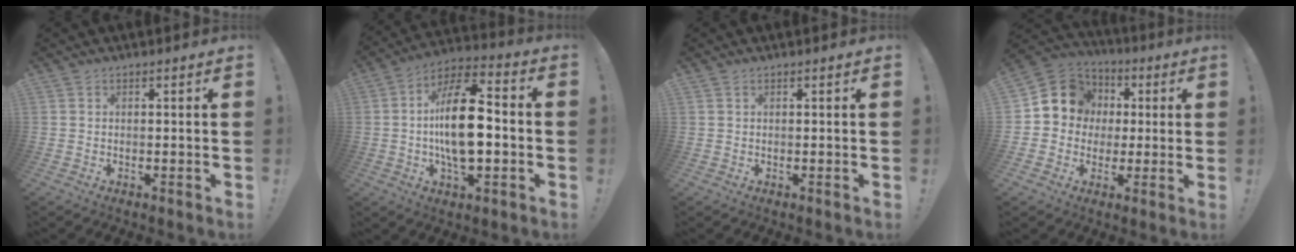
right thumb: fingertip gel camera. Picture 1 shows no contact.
{"total": 18.8, "force": [-1.6, 9.2, 16.4], "torque": [-0.286, 0.006, -0.033]}
{"total": 0.0}
{"total": 10.8, "force": [1.4, 10.2, 3.2], "torque": [-0.034, -0.001, 0.034]}